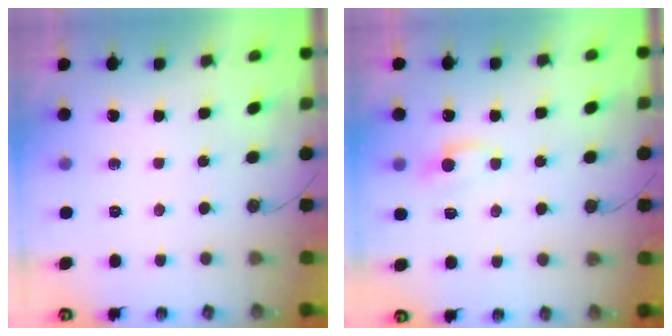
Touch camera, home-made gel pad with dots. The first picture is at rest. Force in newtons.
{"total": 0.7, "press": 0.5, "slide": 0.5}